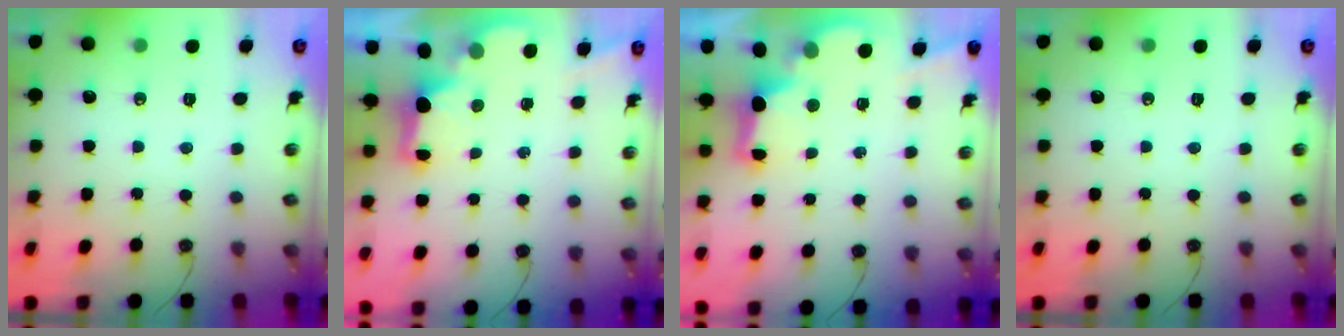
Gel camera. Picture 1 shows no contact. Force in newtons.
{"total": 2.1, "press": 2.0, "slide": 0.7}
{"total": 2.7, "press": 2.6, "slide": 0.9}
{"total": 0.0}